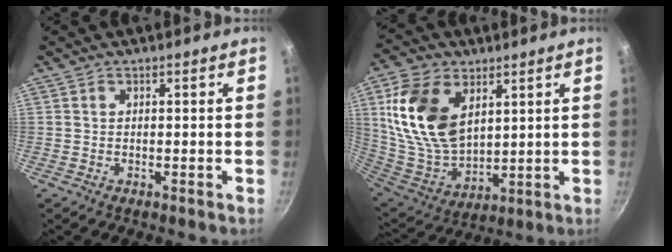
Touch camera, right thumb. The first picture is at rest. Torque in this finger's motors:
{"motor_torque": [-1.37, 2.35, 1.61, 0.75, 0.22]}